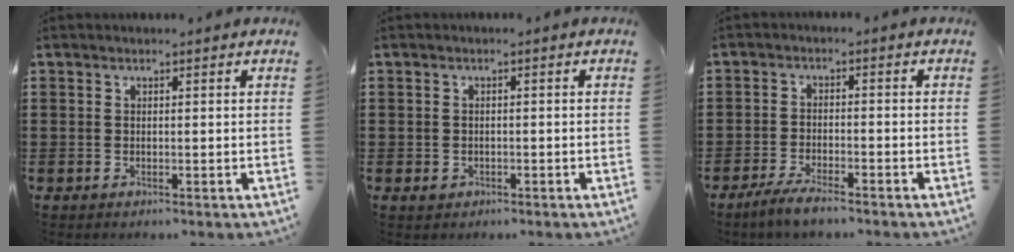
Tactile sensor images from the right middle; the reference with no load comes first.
{"total": 1.1, "force": [-0.6, 0.9, 0.4], "torque": [-0.008, 0.001, -0.013]}
{"total": 3.9, "force": [-3.3, 0.5, 1.9], "torque": [-0.044, -0.005, -0.068]}